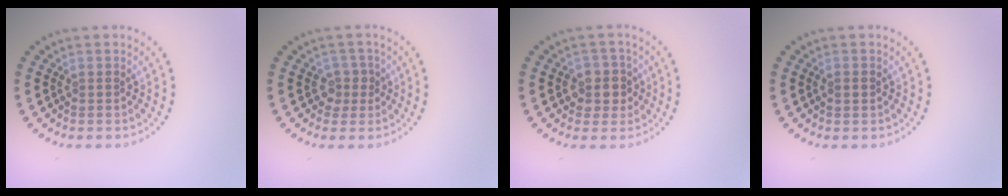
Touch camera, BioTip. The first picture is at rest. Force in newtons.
{"total": 1.7, "press": 1.3, "slide": 1.0}
{"total": 2.7, "press": 2.4, "slide": 1.2}
{"total": 1.1, "press": 1.1, "slide": 0.2}